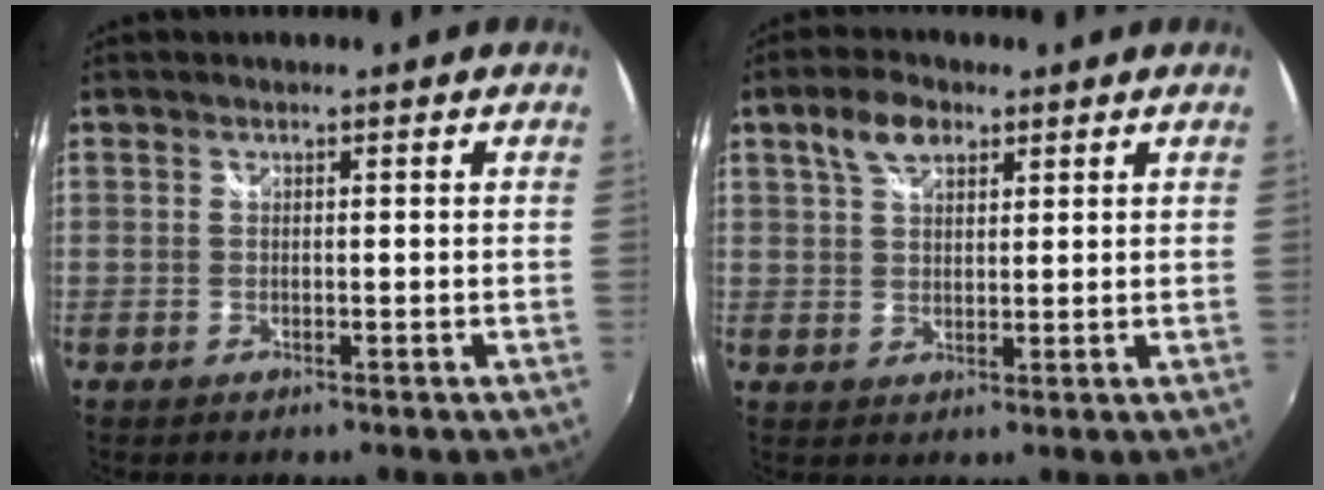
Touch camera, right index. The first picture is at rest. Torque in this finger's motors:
{"motor_torque": [0.03, 0.03, 0.07, 0.05]}